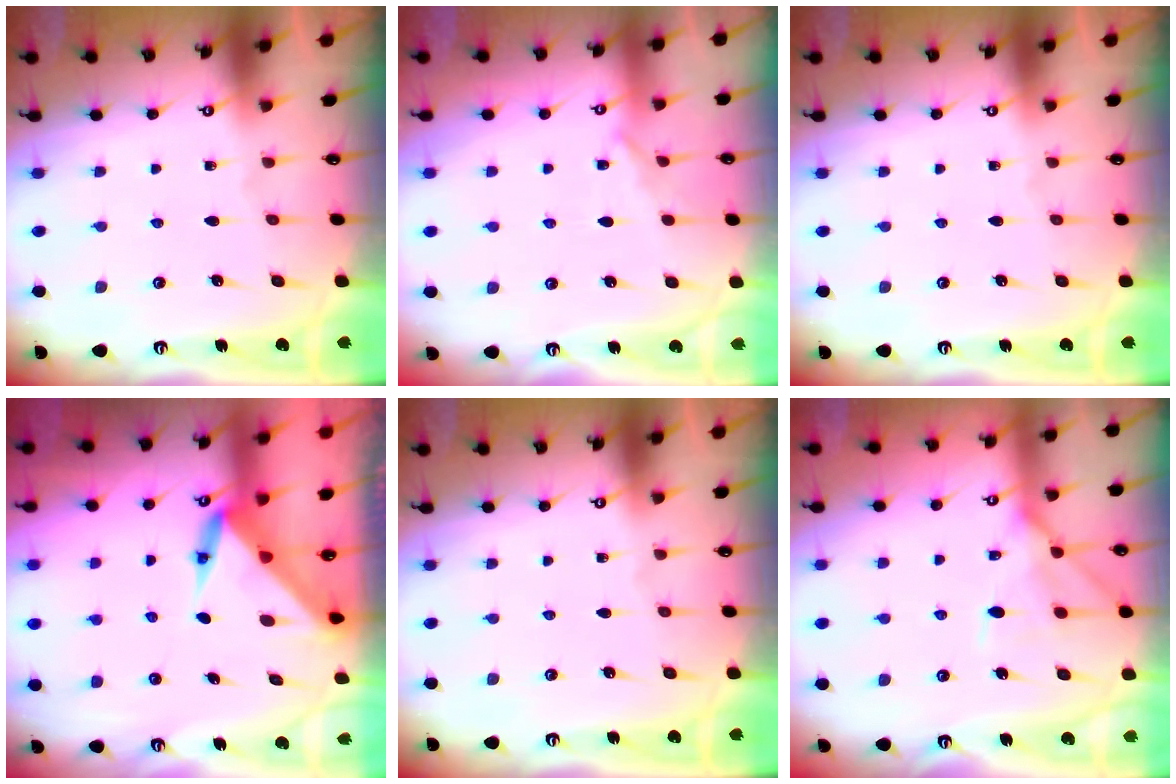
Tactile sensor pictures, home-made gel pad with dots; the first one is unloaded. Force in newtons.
{"total": 4.5, "press": 4.5, "slide": 0.5}
{"total": 0.0}
{"total": 4.0, "press": 4.0, "slide": 0.1}
{"total": 0.0}
{"total": 13.0, "press": 13.0, "slide": 1.2}